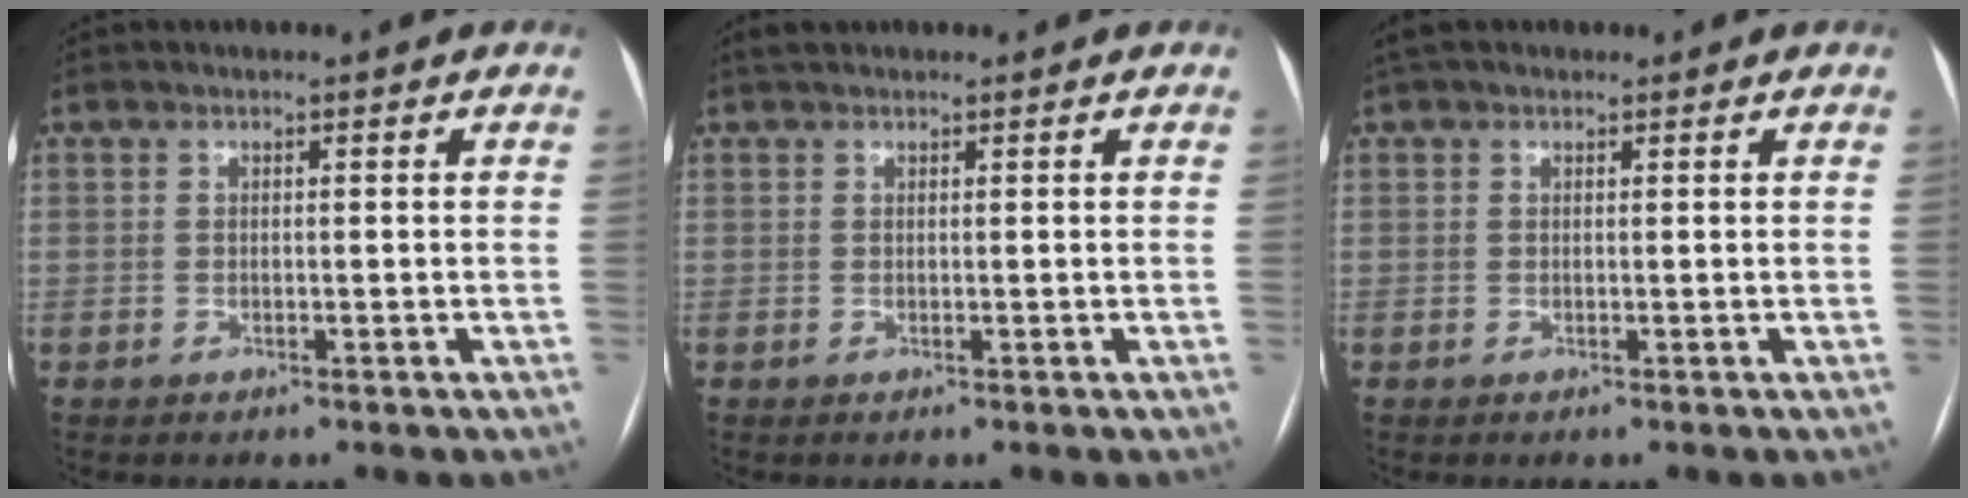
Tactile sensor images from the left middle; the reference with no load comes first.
{"total": 1.4, "force": [1.2, 0.5, 0.5], "torque": [-0.012, 0.016, 0.022]}
{"total": 2.6, "force": [2.0, 1.3, 1.2], "torque": [-0.026, 0.031, 0.034]}